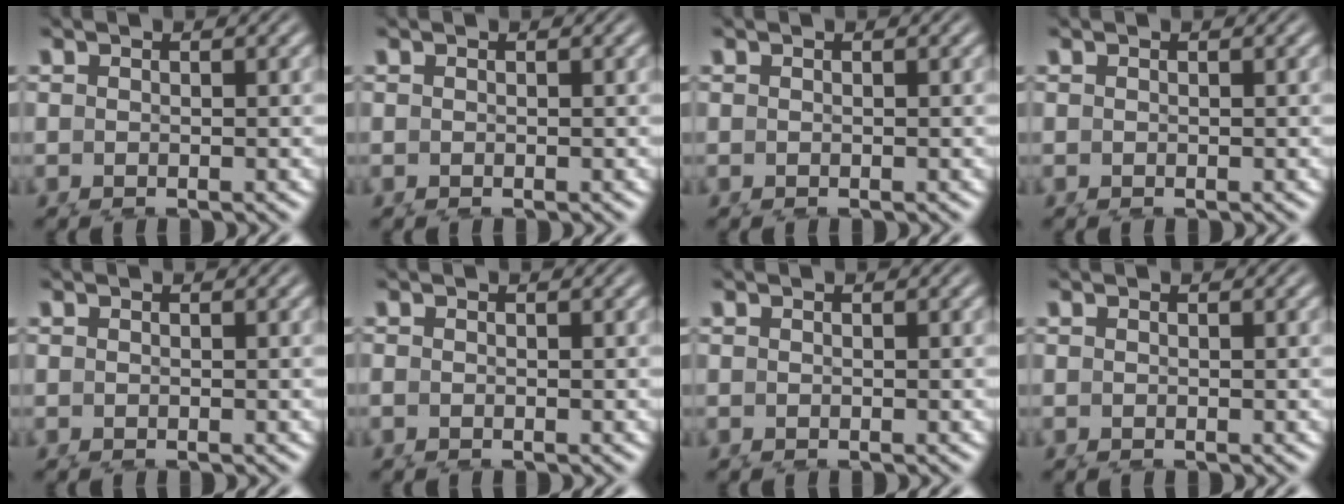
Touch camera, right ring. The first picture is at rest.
{"total": 0.0}
{"total": 0.0}
{"total": 0.0}
{"total": 0.0}
{"total": 0.0}
{"total": 0.0}
{"total": 0.0}